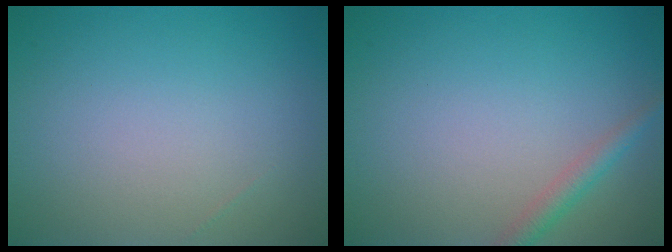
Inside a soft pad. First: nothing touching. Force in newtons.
{"total": 1.7, "press": 1.7, "slide": 0.1}